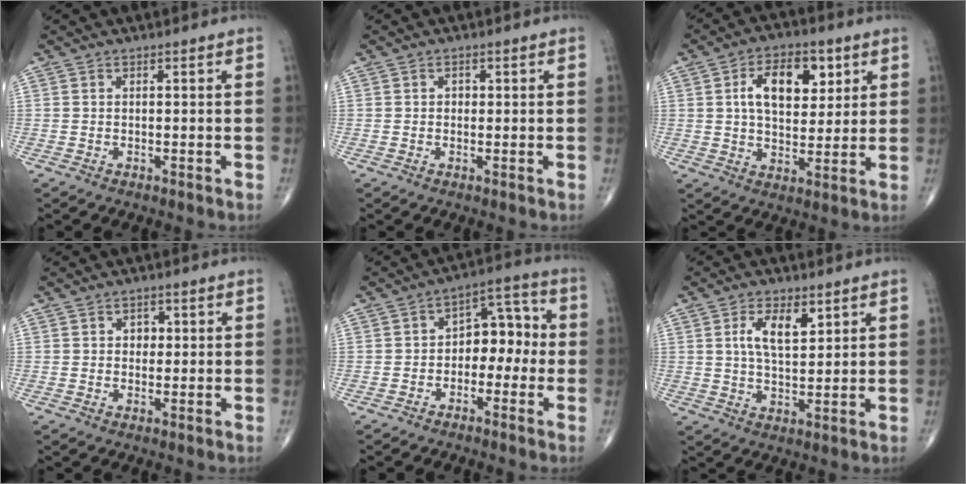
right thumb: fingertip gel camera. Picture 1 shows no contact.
{"total": 1.1, "force": [0.1, 0.9, 0.6], "torque": [0.000, 0.003, -0.001]}
{"total": 12.4, "force": [3.9, 7.2, 9.3], "torque": [-0.113, -0.006, 0.063]}
{"total": 2.5, "force": [0.5, 2.0, 1.4], "torque": [-0.001, 0.003, 0.003]}
{"total": 8.8, "force": [-1.4, 5.9, 6.4], "torque": [-0.050, 0.043, -0.038]}
{"total": 7.1, "force": [2.8, 3.3, 5.6], "torque": [-0.089, -0.013, 0.052]}